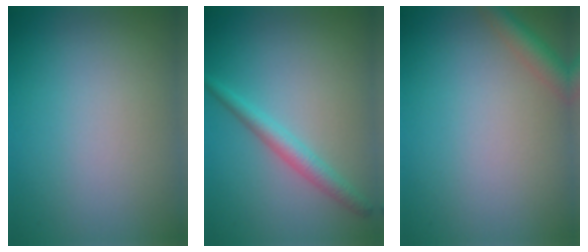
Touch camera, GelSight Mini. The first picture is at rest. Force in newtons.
{"total": 2.2, "press": 2.2, "slide": 0.1}
{"total": 2.3, "press": 2.3, "slide": 0.1}